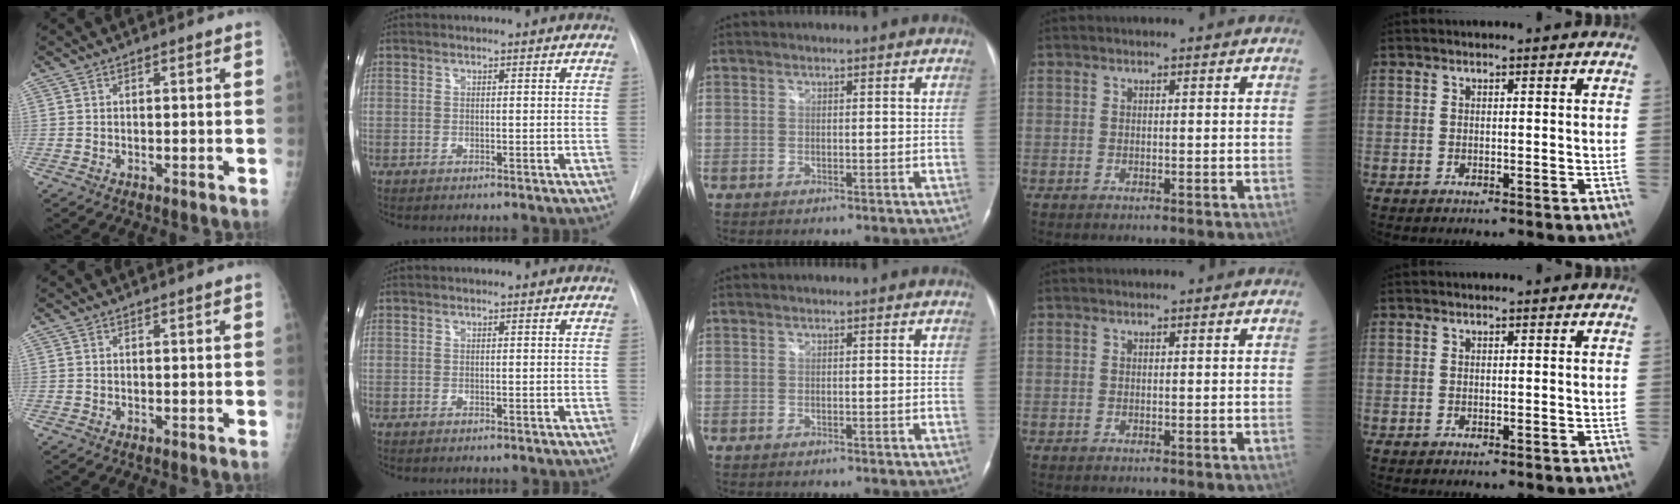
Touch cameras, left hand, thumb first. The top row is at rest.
{}